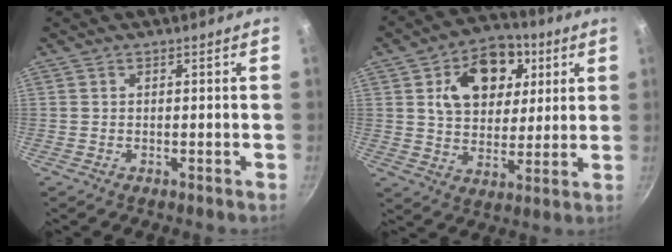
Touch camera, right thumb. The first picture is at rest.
{"total": 16.4, "force": [5.4, 11.6, 10.3], "torque": [-0.119, -0.007, 0.080]}